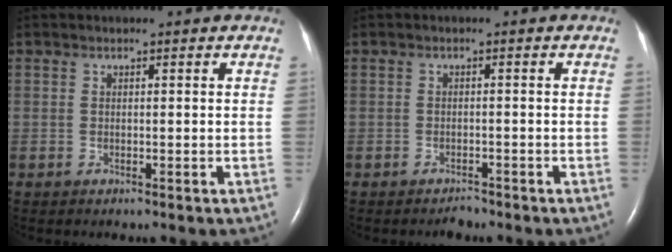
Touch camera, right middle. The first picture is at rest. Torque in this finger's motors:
{"motor_torque": [-0.45, 0.15, -0.07, -0.03]}